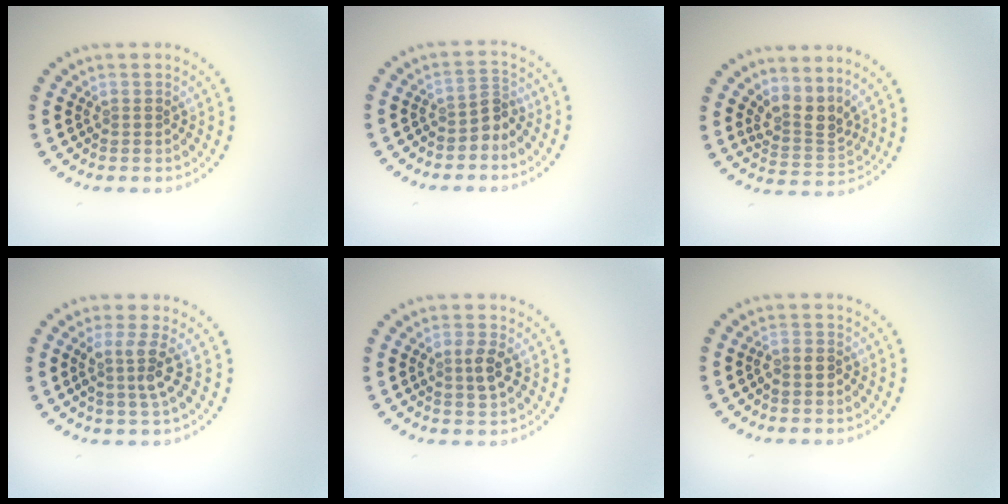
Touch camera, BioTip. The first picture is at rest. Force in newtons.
{"total": 2.0, "press": 1.5, "slide": 1.3}
{"total": 3.0, "press": 2.1, "slide": 2.1}
{"total": 2.6, "press": 2.0, "slide": 1.7}
{"total": 2.2, "press": 2.1, "slide": 0.3}
{"total": 1.2, "press": 0.9, "slide": 0.7}